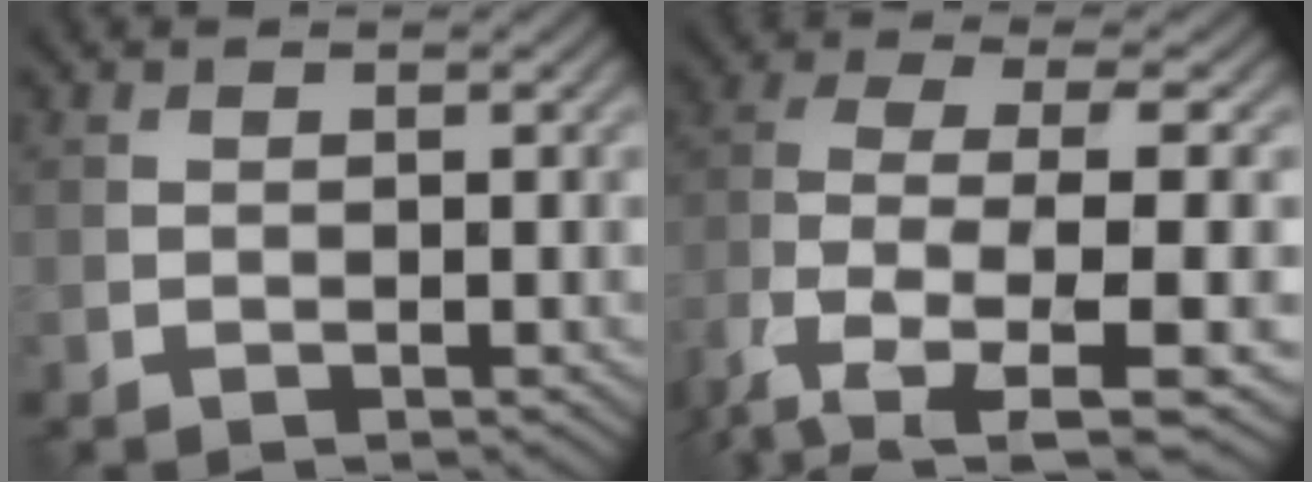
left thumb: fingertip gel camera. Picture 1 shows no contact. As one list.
[{"total": 9.3, "force": [-3.1, 3.8, 7.9], "torque": [-0.170, -0.013, -0.062]}]